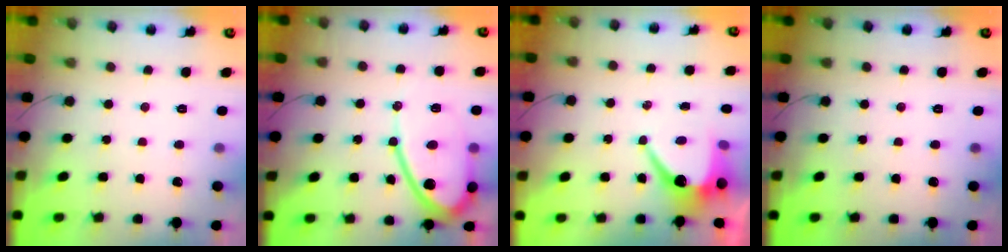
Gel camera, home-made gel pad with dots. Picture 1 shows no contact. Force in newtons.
{"total": 13.8, "press": 13.7, "slide": 1.1}
{"total": 7.9, "press": 7.9, "slide": 0.5}
{"total": 0.0}